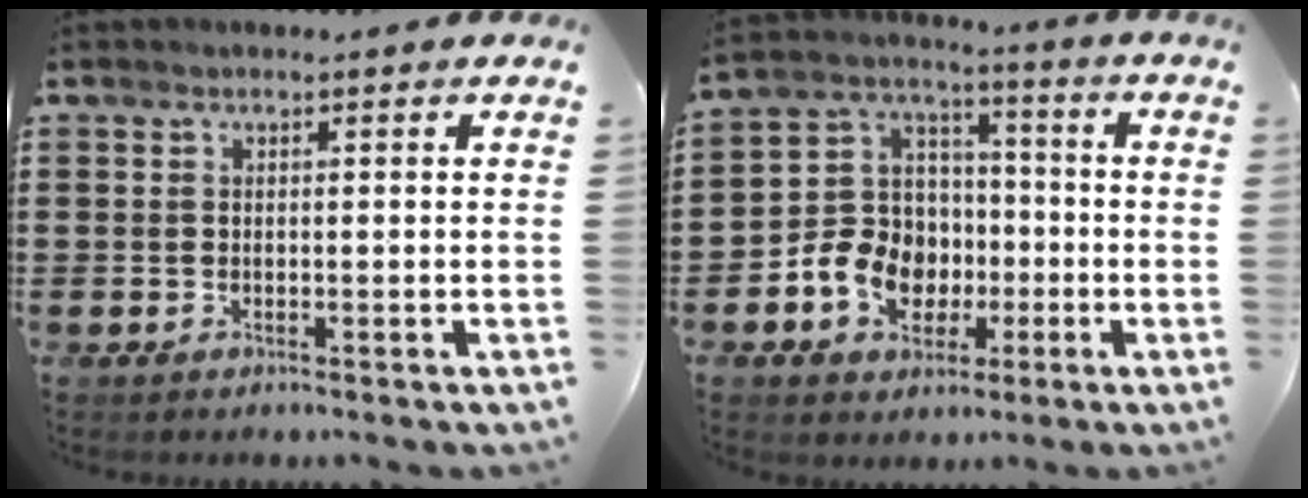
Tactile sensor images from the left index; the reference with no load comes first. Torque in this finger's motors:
{"motor_torque": [1.48, 0.66, 0.79, 0.14]}